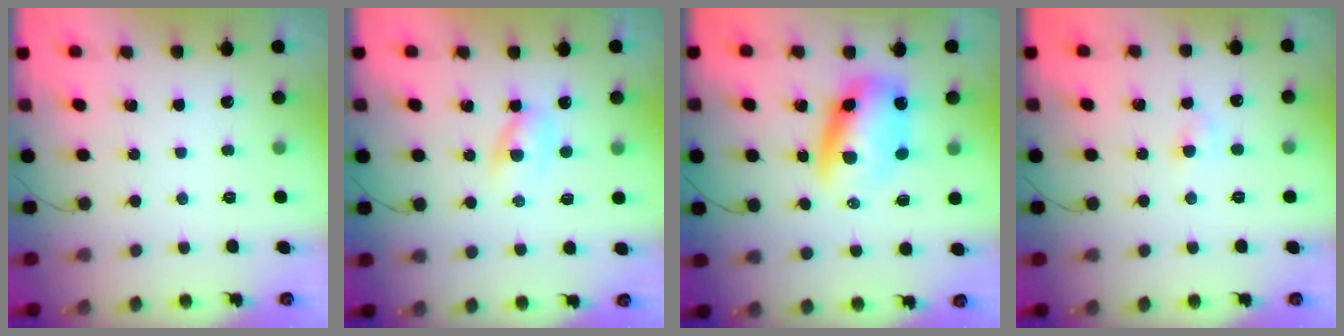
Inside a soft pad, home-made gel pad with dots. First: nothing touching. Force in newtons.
{"total": 2.9, "press": 2.7, "slide": 1.1}
{"total": 9.4, "press": 9.0, "slide": 2.7}
{"total": 3.0, "press": 2.8, "slide": 1.2}